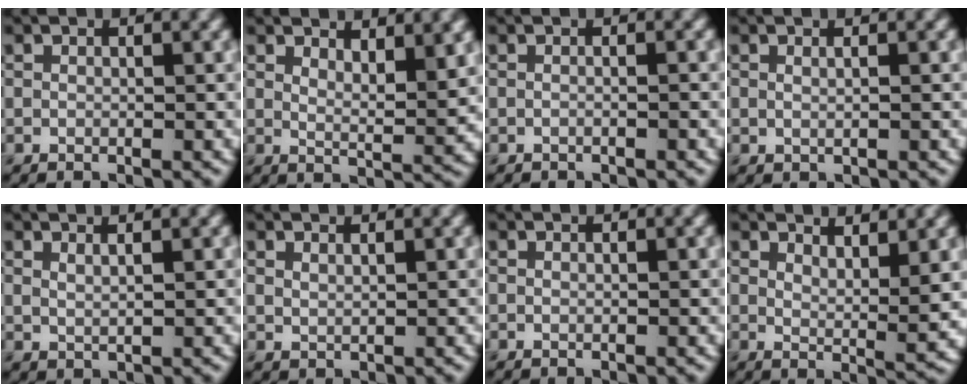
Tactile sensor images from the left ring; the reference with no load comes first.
{"total": 4.6, "force": [3.1, 1.2, 3.1], "torque": [-0.042, 0.000, 0.051]}
{"total": 0.7, "force": [-0.4, 0.2, 0.6], "torque": [-0.011, -0.006, -0.018]}
{"total": 1.2, "force": [0.5, 0.5, 0.9], "torque": [-0.004, -0.005, -0.001]}
{"total": 1.9, "force": [1.4, 0.7, 1.1], "torque": [-0.011, 0.005, 0.010]}
{"total": 1.2, "force": [1.1, 0.3, 0.4], "torque": [-0.012, -0.001, 0.018]}
{"total": 0.0}
{"total": 4.6, "force": [3.2, 1.1, 3.1], "torque": [-0.044, -0.004, 0.056]}